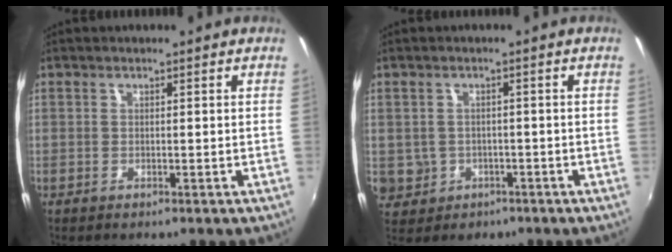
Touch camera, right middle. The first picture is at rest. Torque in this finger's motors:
{"motor_torque": [0.18, -0.15, 0.00, 0.00]}